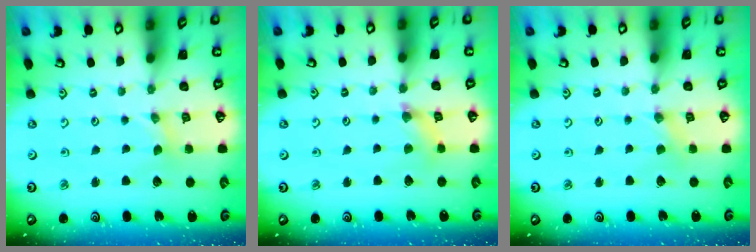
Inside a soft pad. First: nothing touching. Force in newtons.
{"total": 2.9, "press": 2.9, "slide": 0.3}
{"total": 1.4, "press": 1.3, "slide": 0.2}